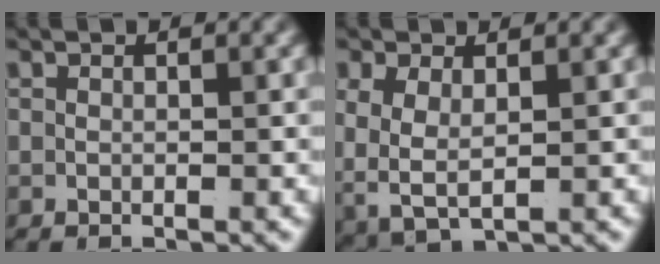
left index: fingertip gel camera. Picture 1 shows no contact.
{"total": 5.5, "force": [0.2, 4.5, 3.2], "torque": [-0.099, -0.019, 0.009]}